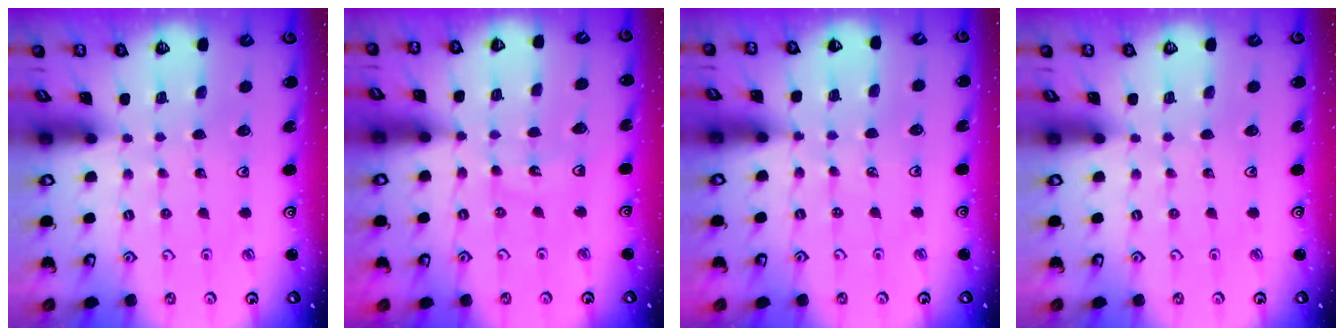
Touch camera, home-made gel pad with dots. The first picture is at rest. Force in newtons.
{"total": 10.3, "press": 9.9, "slide": 3.1}
{"total": 5.2, "press": 5.2, "slide": 0.9}
{"total": 0.0}